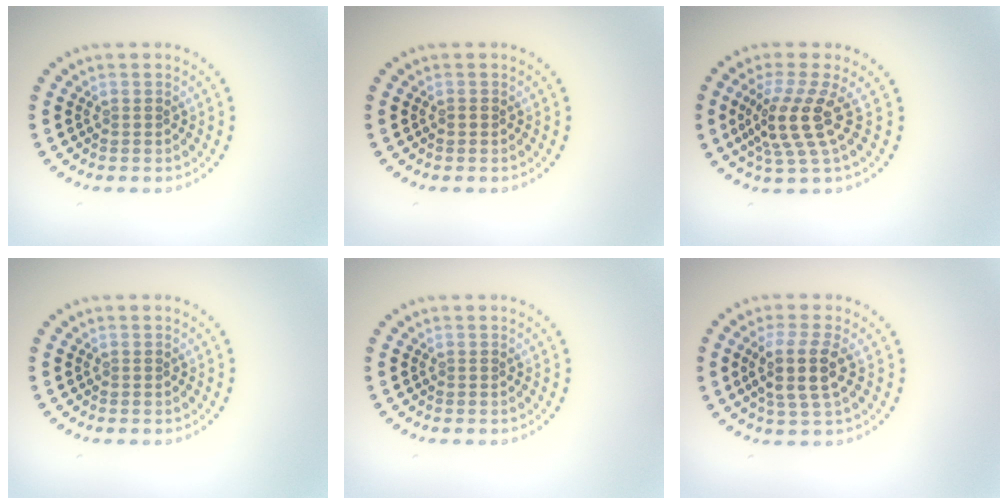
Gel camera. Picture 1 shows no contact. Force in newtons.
{"total": 0.5, "press": 0.5, "slide": 0.1}
{"total": 4.3, "press": 3.1, "slide": 3.0}
{"total": 0.0}
{"total": 0.0}
{"total": 3.7, "press": 3.1, "slide": 2.0}